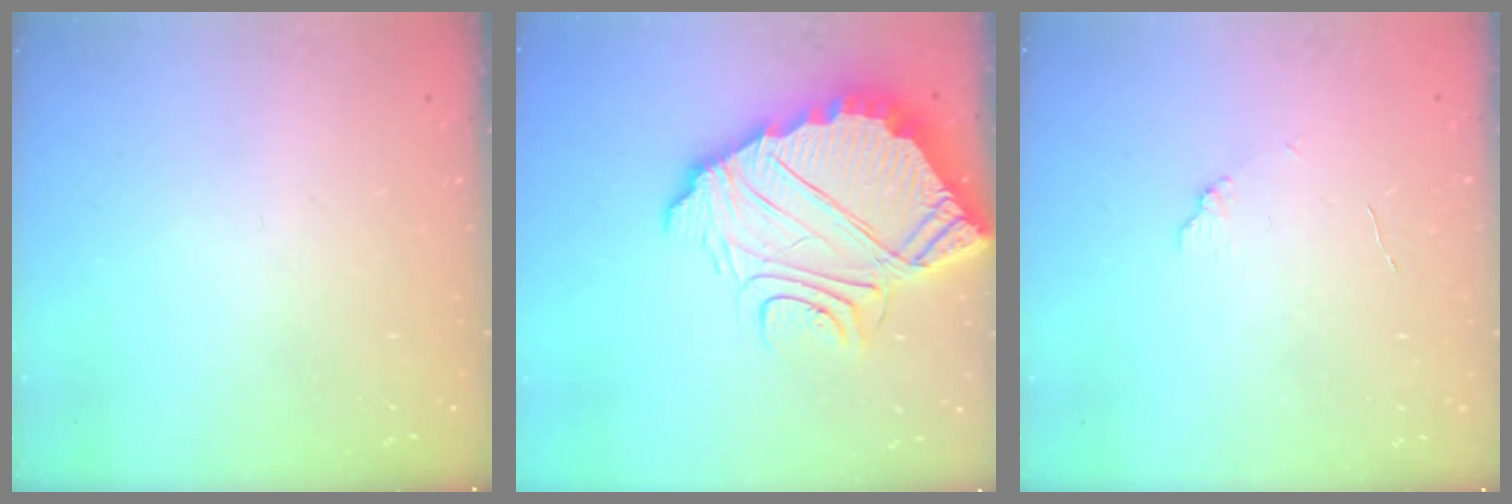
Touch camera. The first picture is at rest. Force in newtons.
{"total": 16.6, "press": 16.5, "slide": 1.5}
{"total": 5.3, "press": 5.3, "slide": 0.4}